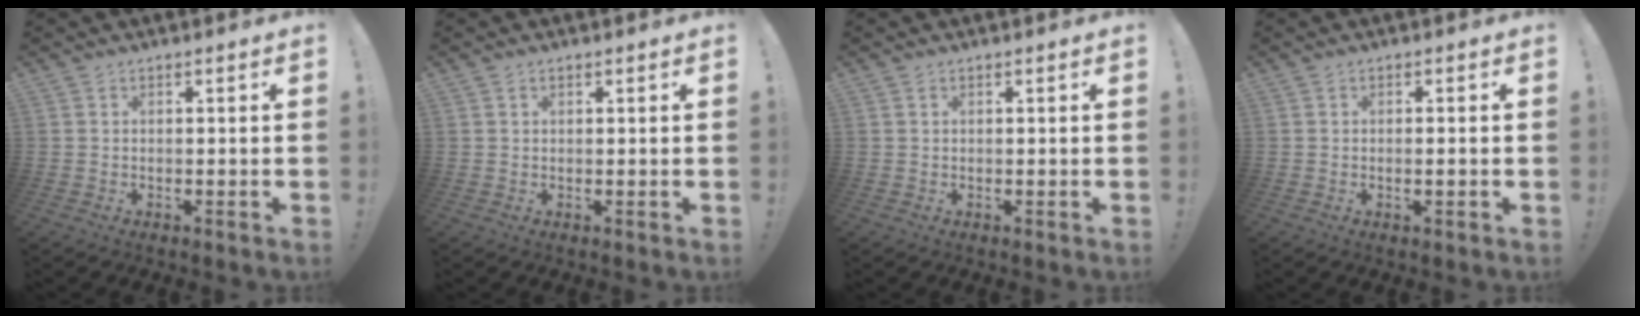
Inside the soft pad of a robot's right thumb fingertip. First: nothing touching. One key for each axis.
{"total": 0.7, "fx": 0.4, "fy": 0.5, "fz": 0.3, "tx": -0.002, "ty": 0.000, "tz": 0.008}
{"total": 0.0}
{"total": 1.3, "fx": -0.4, "fy": -0.1, "fz": 1.3, "tx": -0.023, "ty": 0.000, "tz": -0.009}